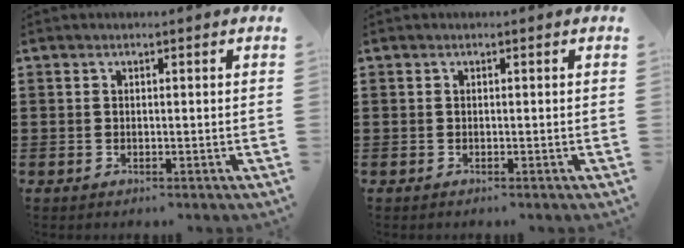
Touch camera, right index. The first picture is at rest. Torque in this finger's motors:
{"motor_torque": [0.51, 0.67, 0.00, 0.01]}